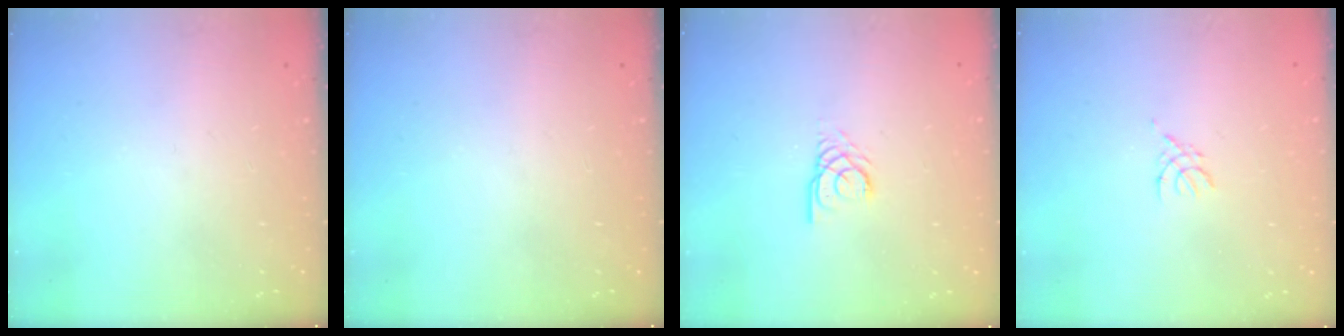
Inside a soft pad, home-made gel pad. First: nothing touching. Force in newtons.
{"total": 0.0}
{"total": 2.7, "press": 2.7, "slide": 0.2}
{"total": 1.8, "press": 1.7, "slide": 0.4}